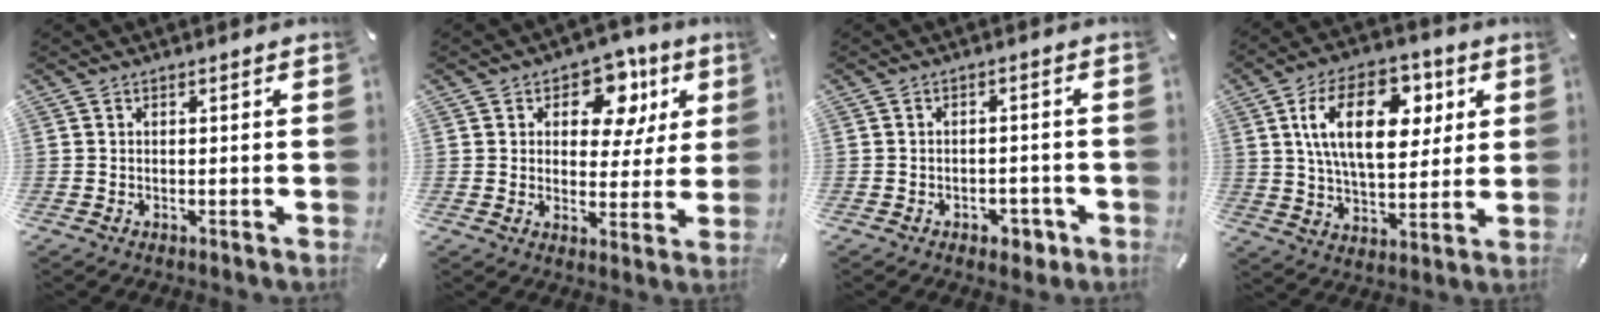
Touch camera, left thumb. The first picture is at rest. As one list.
[{"total": 12.4, "force": [5.6, 8.3, 7.3], "torque": [-0.096, -0.022, 0.094]}, {"total": 3.8, "force": [-2.1, 2.6, 1.7], "torque": [-0.025, 0.011, -0.036]}, {"total": 19.4, "force": [6.2, 11.1, 14.6], "torque": [-0.246, 0.005, 0.099]}]